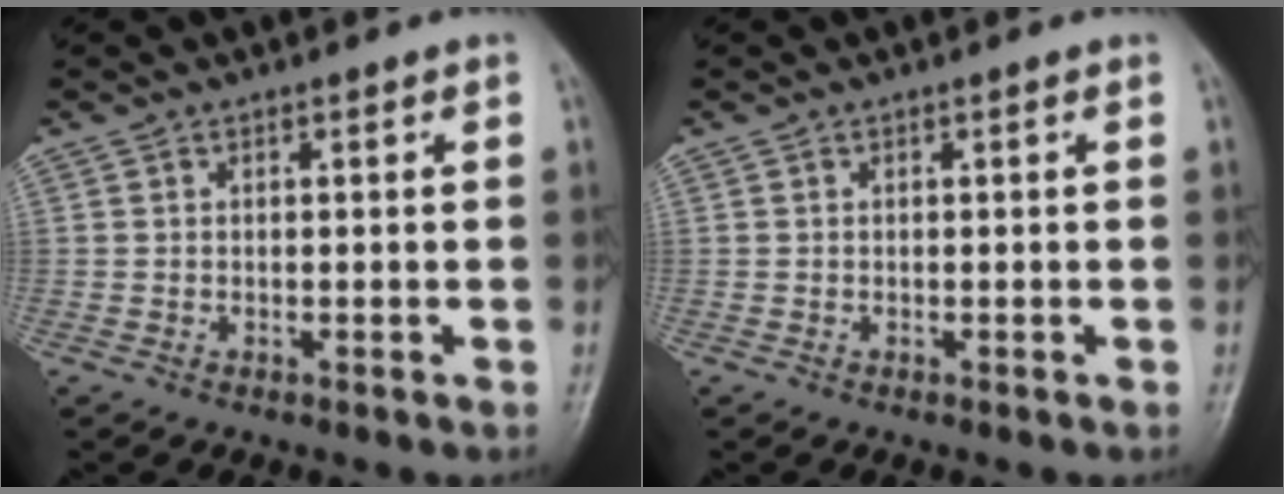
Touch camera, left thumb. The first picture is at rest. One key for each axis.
{"total": 0.0}